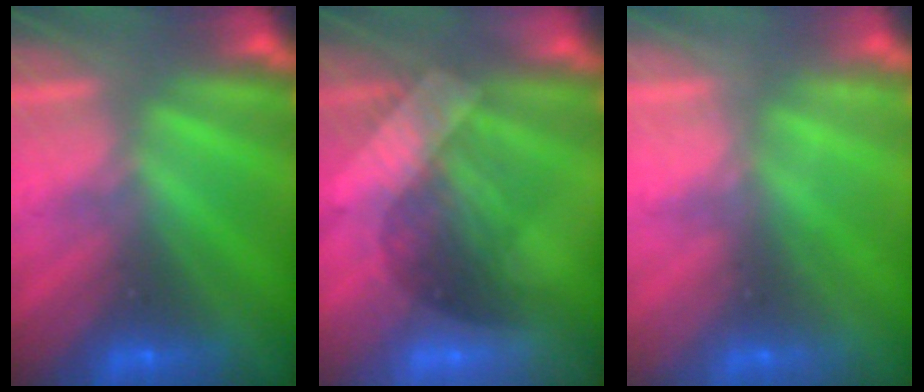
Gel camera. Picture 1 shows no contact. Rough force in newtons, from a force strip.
{"total": 2.9}
{"total": 2.2}